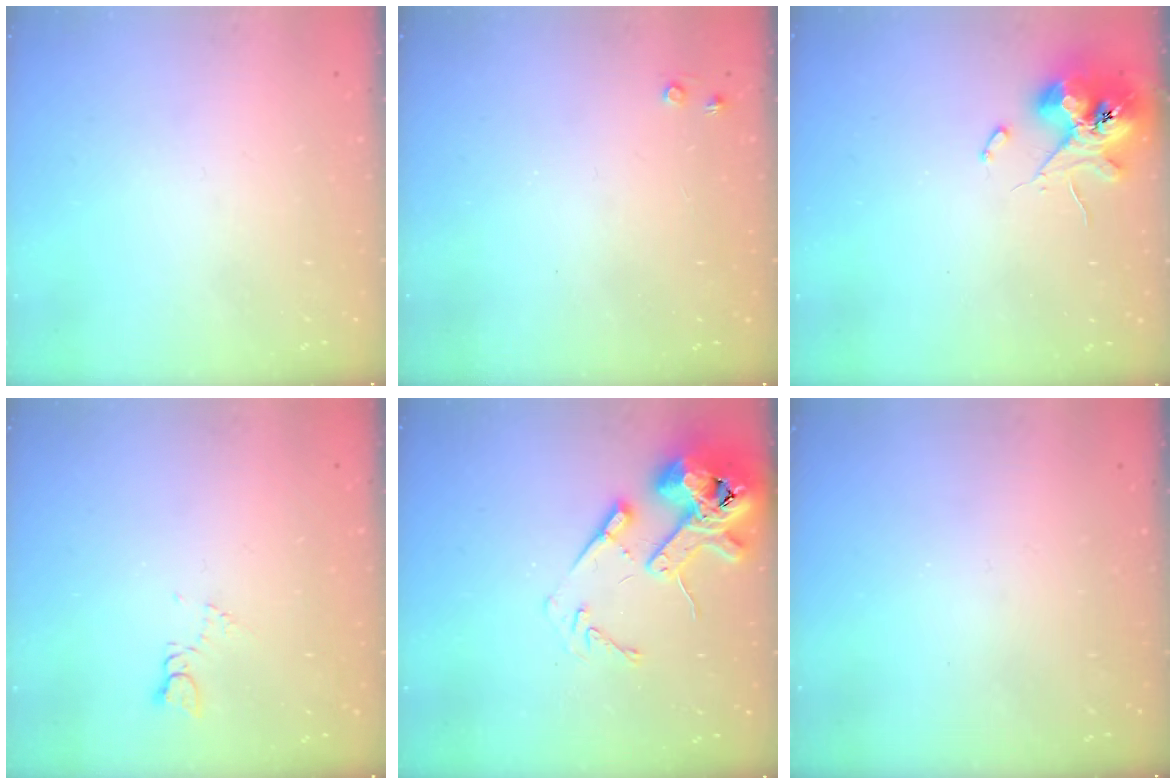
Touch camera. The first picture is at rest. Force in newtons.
{"total": 3.4, "press": 3.3, "slide": 0.6}
{"total": 11.8, "press": 11.6, "slide": 1.8}
{"total": 2.6, "press": 2.6, "slide": 0.4}
{"total": 15.3, "press": 15.2, "slide": 1.9}
{"total": 0.0}